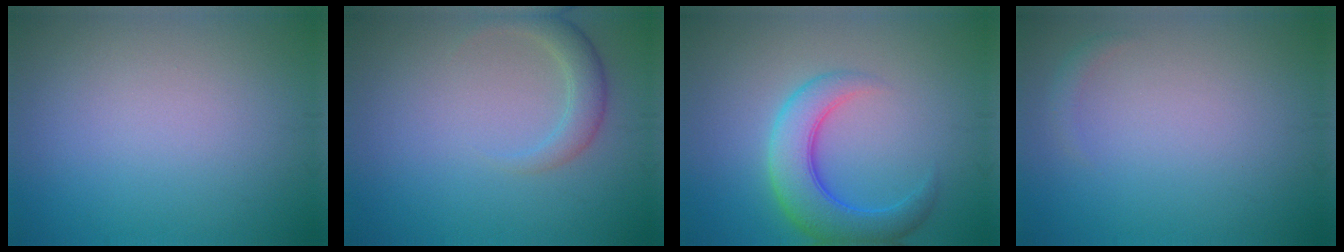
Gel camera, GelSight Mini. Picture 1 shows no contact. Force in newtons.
{"total": 2.4, "press": 2.4, "slide": 0.2}
{"total": 5.9, "press": 5.9, "slide": 0.2}
{"total": 0.7, "press": 0.7, "slide": 0.1}